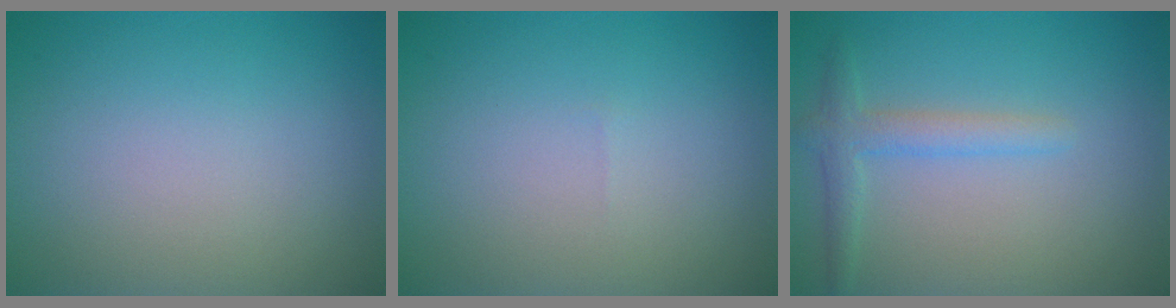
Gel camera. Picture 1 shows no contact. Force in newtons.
{"total": 0.0}
{"total": 2.3, "press": 2.3, "slide": 0.1}